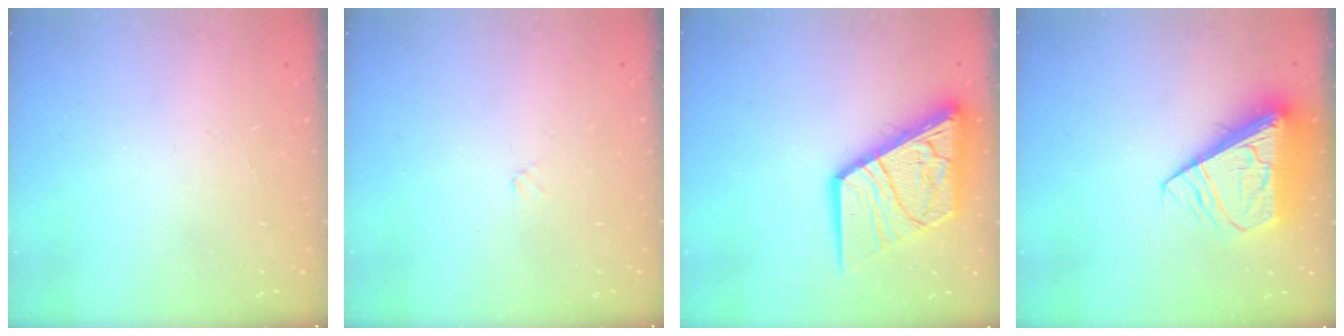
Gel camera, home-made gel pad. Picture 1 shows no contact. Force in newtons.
{"total": 0.9, "press": 0.9, "slide": 0.2}
{"total": 19.3, "press": 19.1, "slide": 2.1}
{"total": 11.2, "press": 11.1, "slide": 1.6}